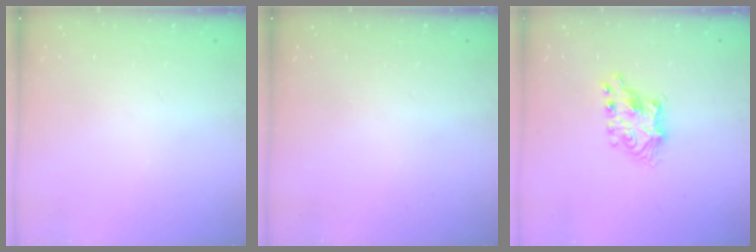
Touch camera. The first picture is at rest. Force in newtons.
{"total": 0.0}
{"total": 7.2, "press": 7.2, "slide": 0.4}